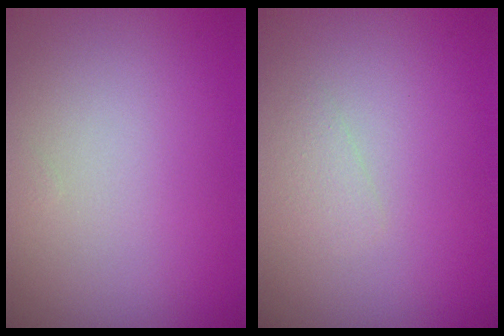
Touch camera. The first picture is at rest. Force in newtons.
{"total": 0.9, "press": 0.9, "slide": 0.1}